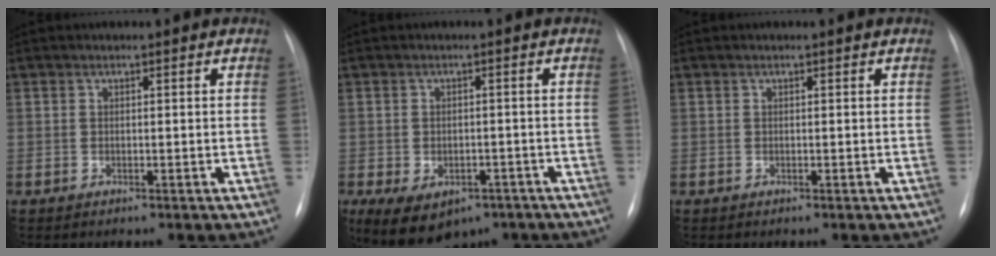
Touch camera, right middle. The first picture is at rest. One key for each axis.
{"total": 10.7, "fx": -6.5, "fy": 6.7, "fz": 5.3, "tx": -0.100, "ty": 0.007, "tz": -0.087}
{"total": 0.0}